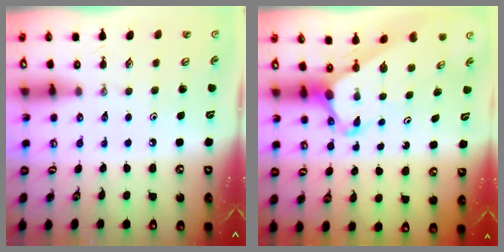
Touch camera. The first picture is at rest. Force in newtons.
{"total": 3.9, "press": 3.9, "slide": 0.4}